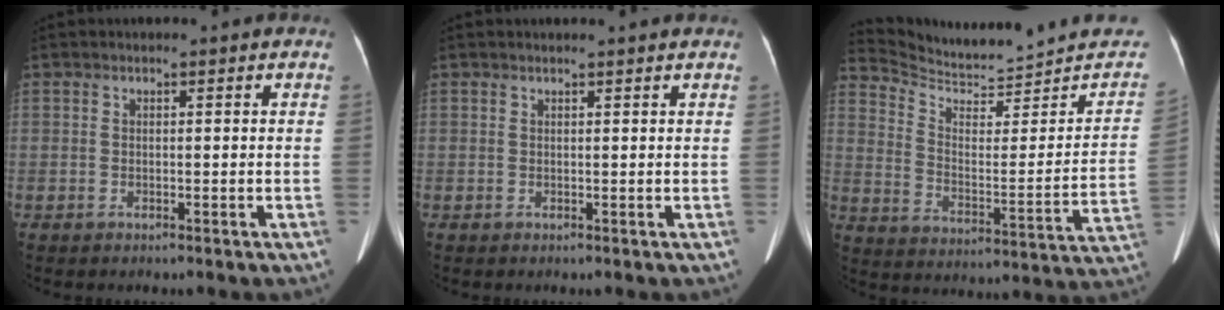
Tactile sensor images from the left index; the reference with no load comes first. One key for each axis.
{"total": 2.1, "fx": 2.0, "fy": 0.1, "fz": 0.6, "tx": -0.012, "ty": 0.017, "tz": 0.023}
{"total": 18.4, "fx": 17.9, "fy": 2.8, "fz": 3.2, "tx": -0.044, "ty": -0.055, "tz": 0.254}